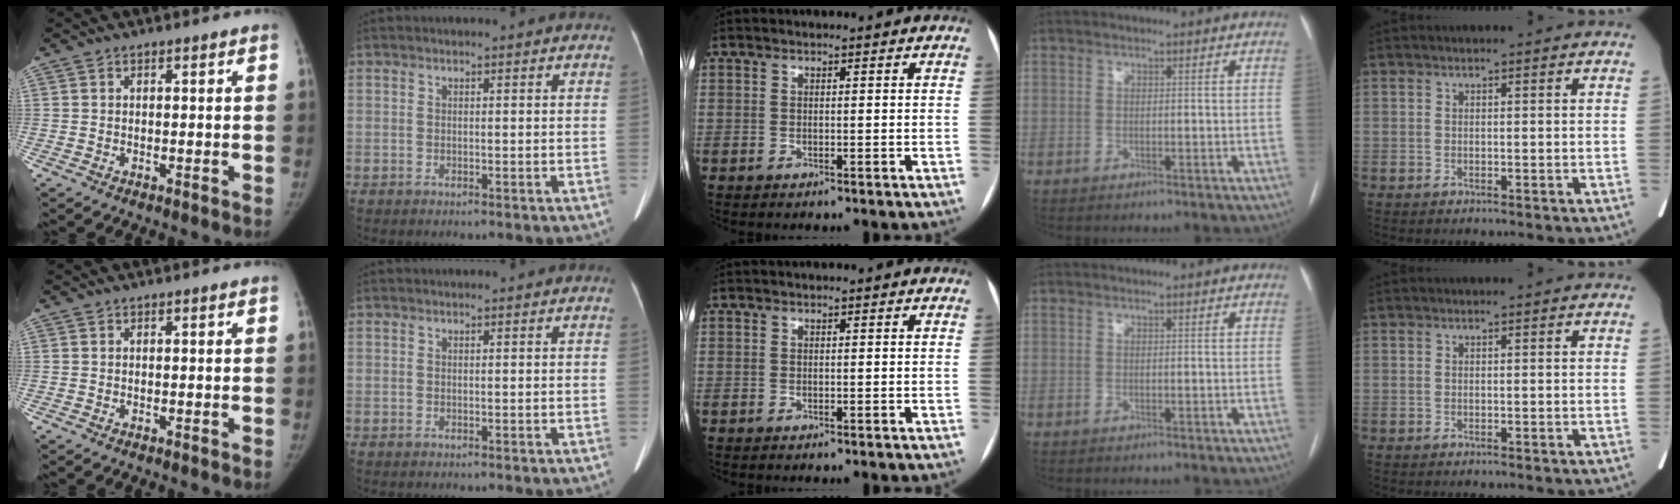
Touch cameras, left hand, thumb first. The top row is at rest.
{}